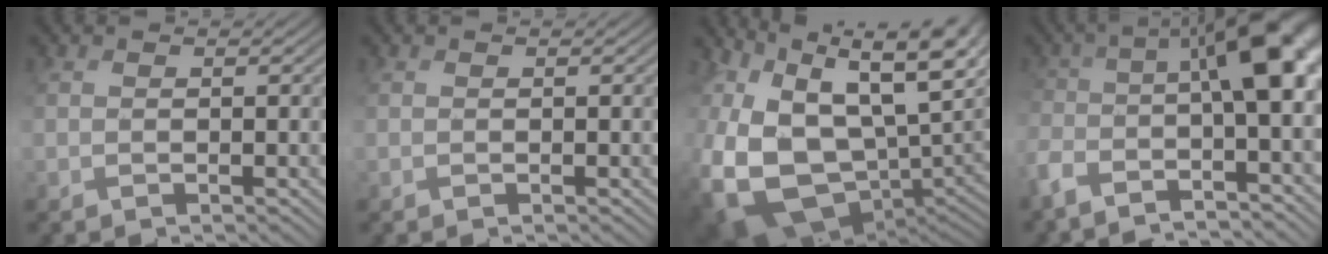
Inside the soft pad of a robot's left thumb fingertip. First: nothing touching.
{"total": 0.0}
{"total": 18.8, "force": [1.9, 12.8, 13.6], "torque": [-0.253, -0.028, 0.063]}
{"total": 10.8, "force": [-3.3, 3.4, 9.7], "torque": [-0.170, -0.009, -0.067]}